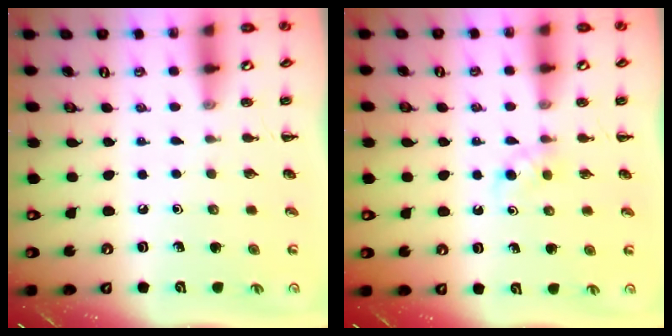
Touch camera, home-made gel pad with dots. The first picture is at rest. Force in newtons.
{"total": 2.9, "press": 2.6, "slide": 1.1}